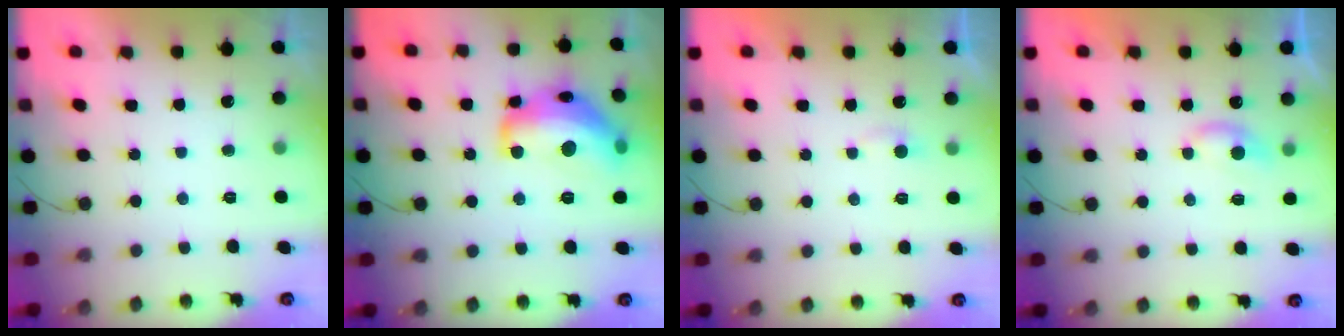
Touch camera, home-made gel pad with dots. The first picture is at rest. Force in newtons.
{"total": 20.3, "press": 20.3, "slide": 1.1}
{"total": 2.8, "press": 2.8, "slide": 0.3}
{"total": 5.0, "press": 4.9, "slide": 0.6}